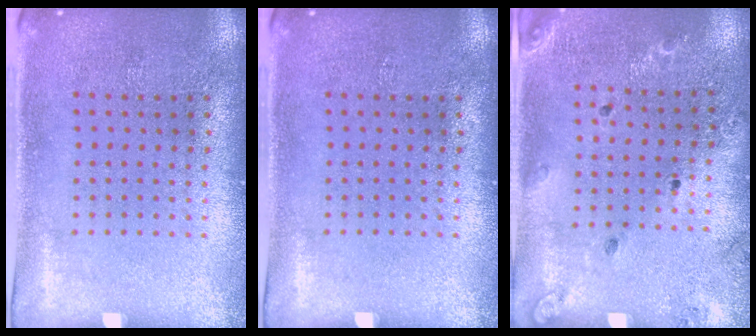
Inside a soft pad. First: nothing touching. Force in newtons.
{"total": 0.0}
{"total": 1.3, "press": 1.3, "slide": 0.3}